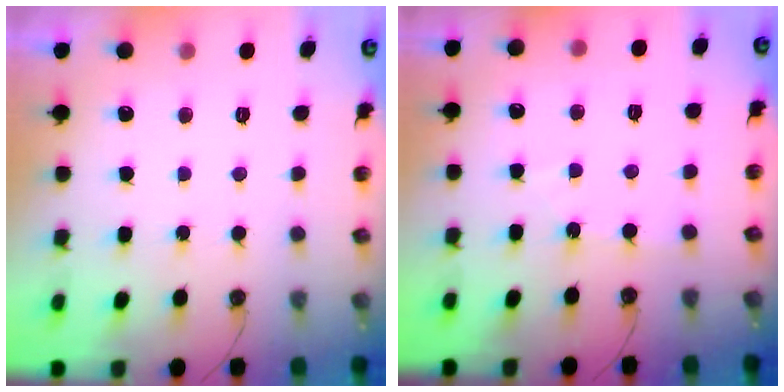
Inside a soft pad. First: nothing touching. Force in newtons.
{"total": 3.3, "press": 3.2, "slide": 0.5}